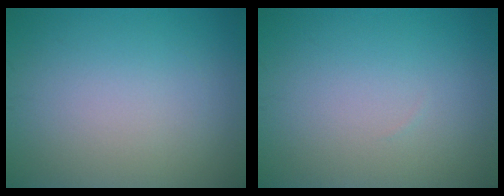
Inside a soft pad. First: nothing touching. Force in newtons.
{"total": 0.0}